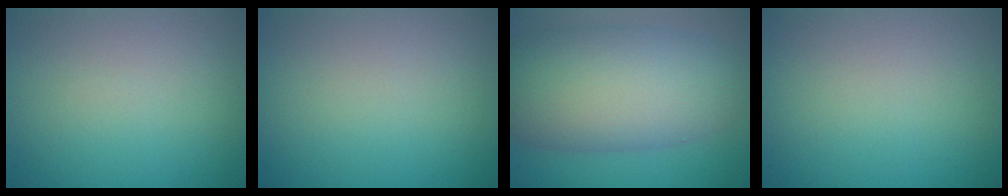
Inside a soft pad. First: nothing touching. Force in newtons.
{"total": 0.0}
{"total": 10.4, "press": 10.4, "slide": 0.1}
{"total": 0.0}